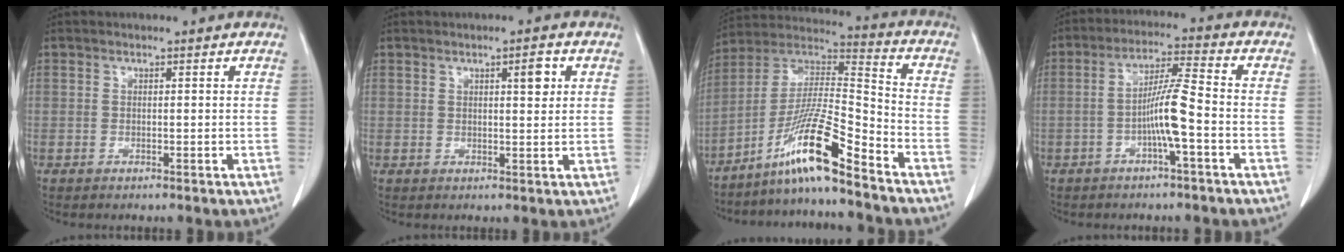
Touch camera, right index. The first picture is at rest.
{"total": 3.0, "force": [1.4, 1.0, 2.5], "torque": [-0.035, 0.001, 0.022]}
{"total": 13.7, "force": [-9.5, -0.2, 9.9], "torque": [-0.192, 0.001, -0.177]}
{"total": 7.0, "force": [-2.1, -0.2, 6.7], "torque": [-0.130, 0.011, -0.040]}